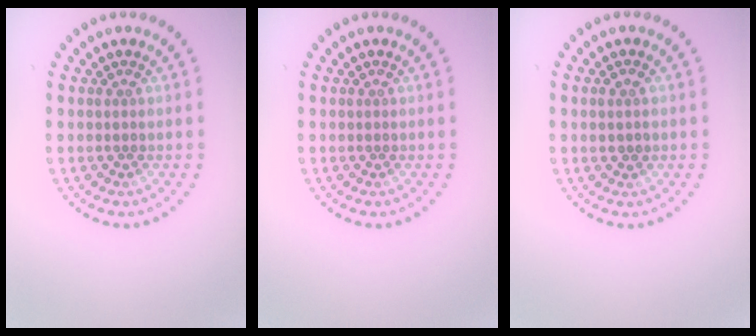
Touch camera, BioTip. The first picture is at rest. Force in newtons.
{"total": 0.0}
{"total": 1.2, "press": 1.2, "slide": 0.2}